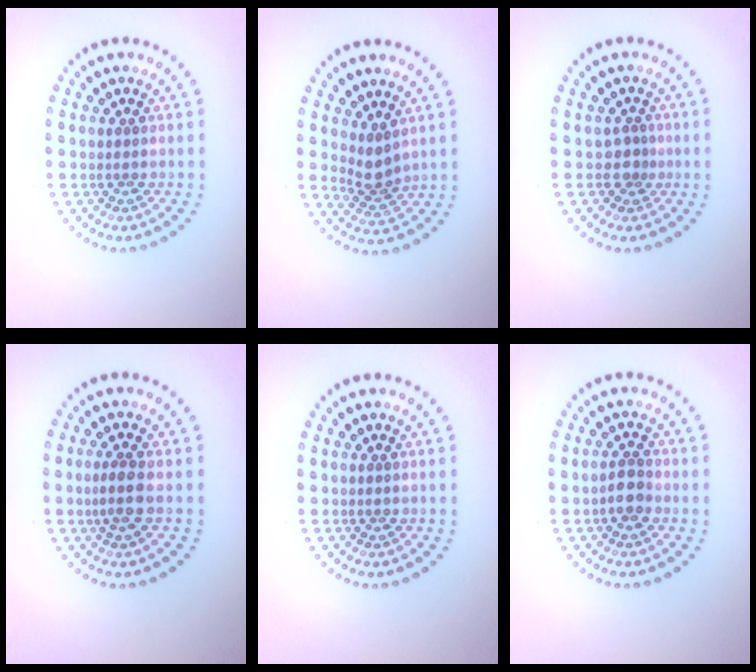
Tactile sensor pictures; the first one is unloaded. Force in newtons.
{"total": 2.4, "press": 1.8, "slide": 1.6}
{"total": 1.3, "press": 0.8, "slide": 1.0}
{"total": 2.1, "press": 1.9, "slide": 0.9}
{"total": 0.0}
{"total": 1.9, "press": 1.7, "slide": 0.8}